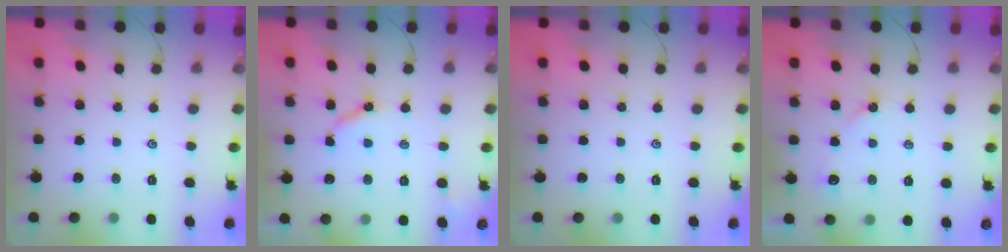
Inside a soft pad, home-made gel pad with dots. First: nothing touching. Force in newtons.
{"total": 5.6, "press": 5.6, "slide": 0.4}
{"total": 0.0}
{"total": 2.9, "press": 2.9, "slide": 0.5}